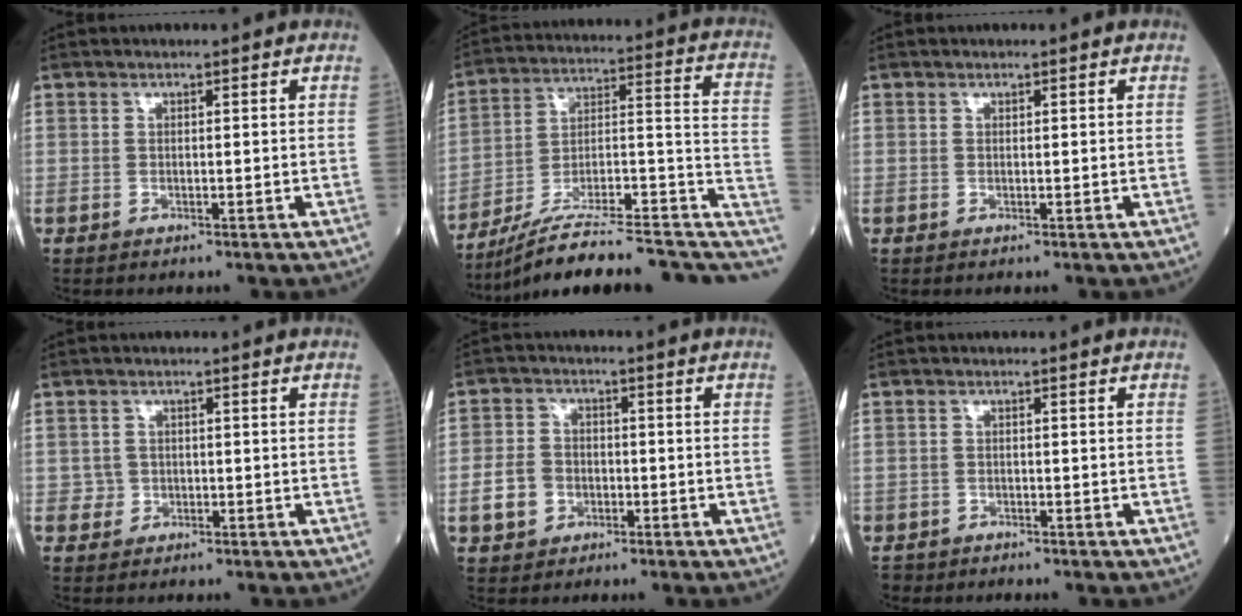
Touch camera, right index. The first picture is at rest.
{"total": 20.2, "force": [-15.0, 3.4, 13.1], "torque": [-0.155, 0.047, -0.232]}
{"total": 0.0}
{"total": 1.9, "force": [0.0, 1.9, -0.2], "torque": [0.016, 0.010, -0.004]}
{"total": 4.7, "force": [-1.3, 3.9, 2.2], "torque": [-0.052, 0.011, -0.024]}
{"total": 1.6, "force": [-1.3, 0.9, -0.3], "torque": [-0.001, 0.000, -0.027]}